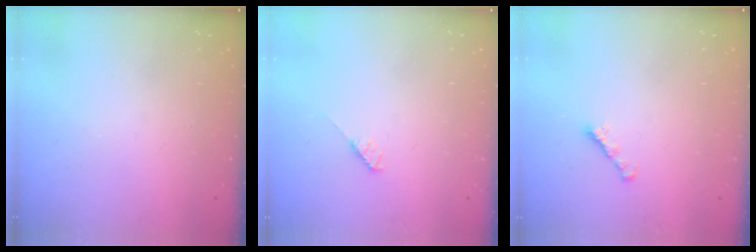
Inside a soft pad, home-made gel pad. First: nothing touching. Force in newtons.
{"total": 4.1, "press": 4.1, "slide": 0.3}
{"total": 1.7, "press": 1.6, "slide": 0.5}